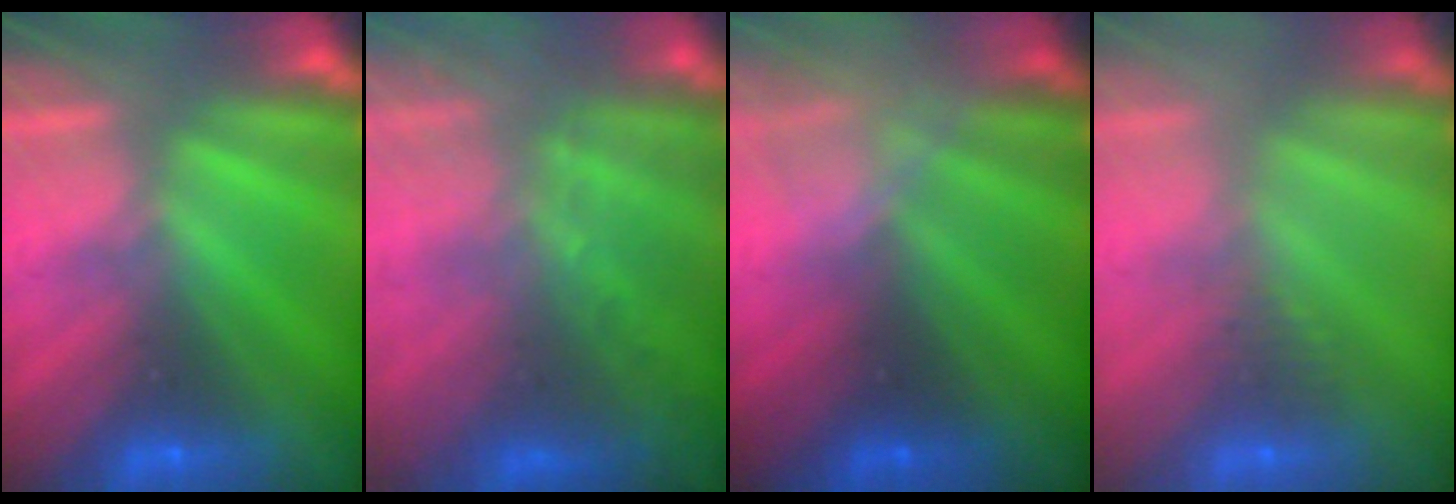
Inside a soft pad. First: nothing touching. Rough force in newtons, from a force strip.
{"total": 7.7}
{"total": 2.4}
{"total": 2.6}